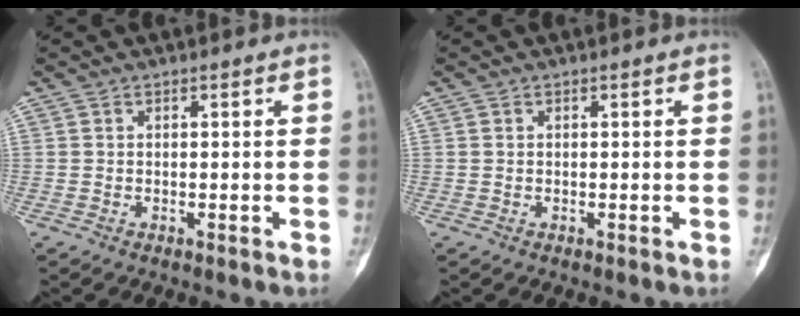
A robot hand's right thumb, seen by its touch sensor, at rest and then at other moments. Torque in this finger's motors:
{"motor_torque": [-0.29, 0.04, 0.10, -0.22, 0.00]}